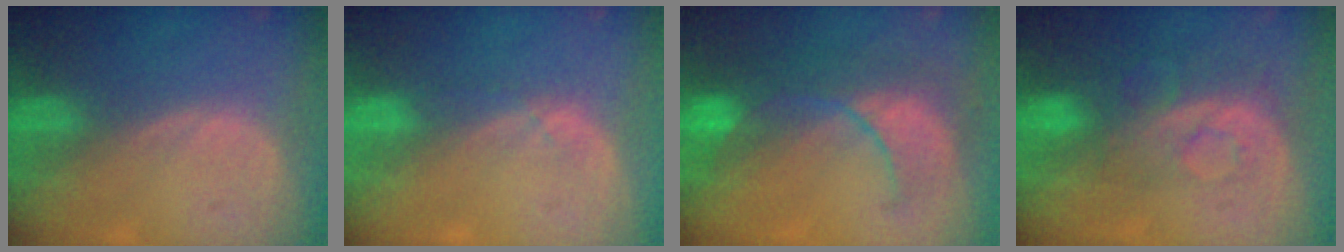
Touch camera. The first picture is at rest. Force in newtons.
{"total": 1.1, "press": 1.1, "slide": 0.2}
{"total": 8.3, "press": 8.3, "slide": 0.9}
{"total": 8.5, "press": 7.2, "slide": 4.6}